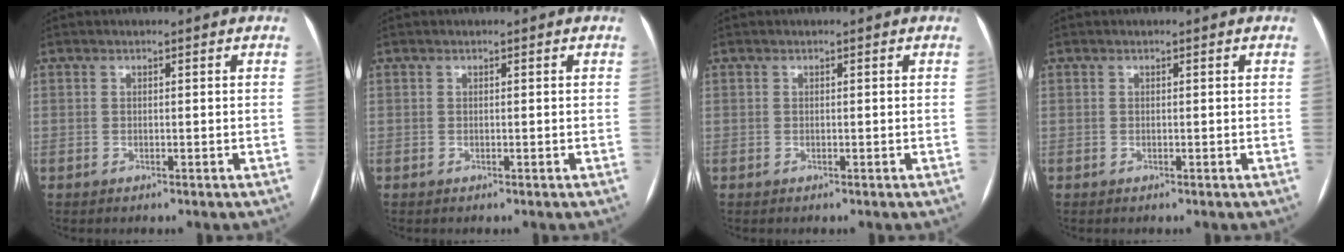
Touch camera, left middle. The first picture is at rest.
{"total": 0.0}
{"total": 0.0}
{"total": 0.0}